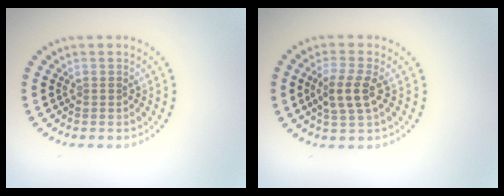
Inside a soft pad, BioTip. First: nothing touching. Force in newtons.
{"total": 2.9, "press": 2.6, "slide": 1.2}